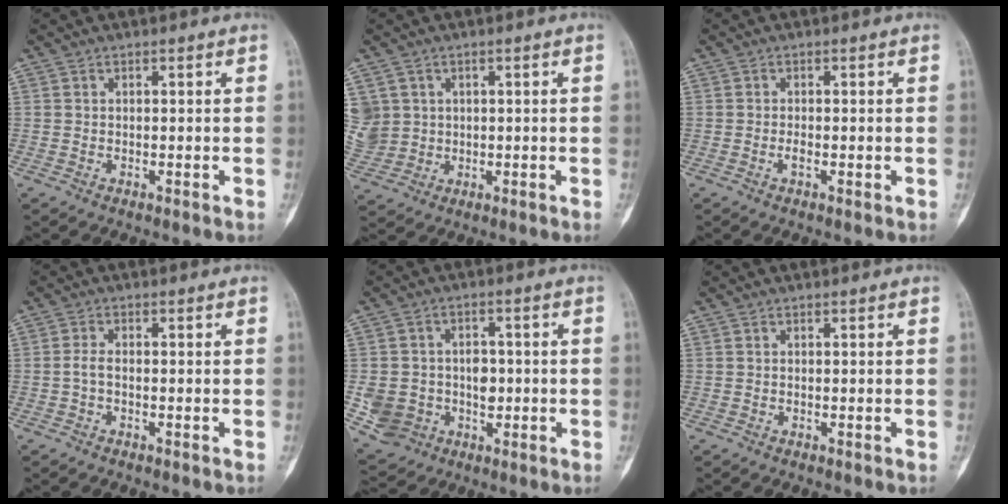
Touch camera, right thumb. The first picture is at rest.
{"total": 7.7, "force": [2.1, 7.2, 1.9], "torque": [-0.036, 0.009, 0.060]}
{"total": 1.5, "force": [-0.3, 0.5, 1.3], "torque": [-0.020, 0.002, -0.008]}
{"total": 1.7, "force": [-0.5, 0.8, 1.5], "torque": [-0.030, 0.004, -0.013]}
{"total": 9.9, "force": [-1.7, 9.0, 3.8], "torque": [-0.043, 0.020, -0.014]}
{"total": 0.0}